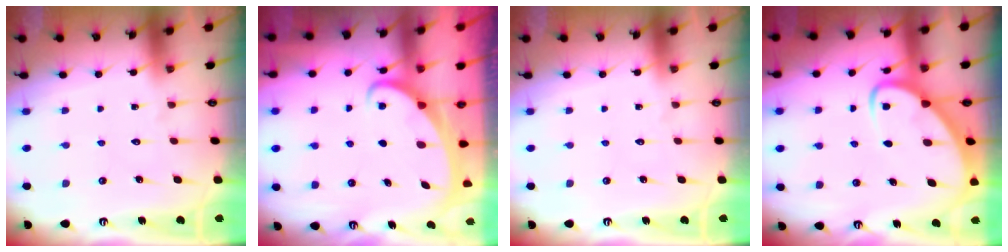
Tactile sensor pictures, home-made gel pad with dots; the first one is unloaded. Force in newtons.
{"total": 2.0, "press": 2.0, "slide": 0.3}
{"total": 0.0}
{"total": 5.5, "press": 5.5, "slide": 0.6}